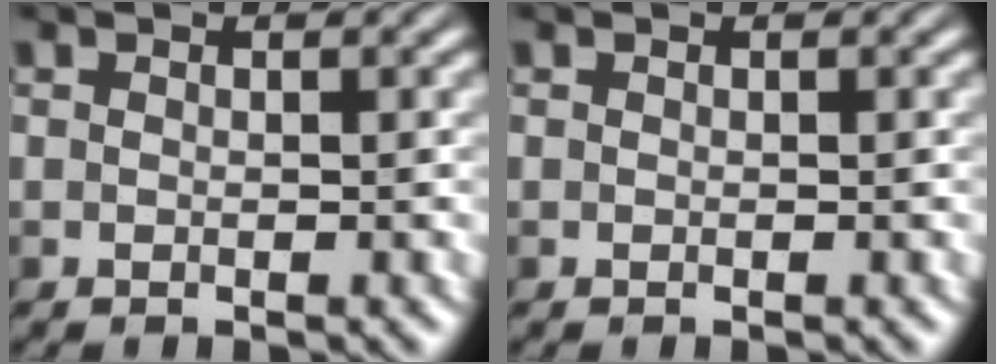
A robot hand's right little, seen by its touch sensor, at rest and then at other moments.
{"total": 0.0}